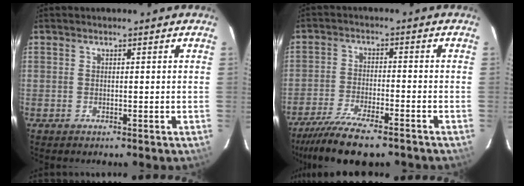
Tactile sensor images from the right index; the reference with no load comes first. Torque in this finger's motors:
{"motor_torque": [1.28, -0.86, 0.28, 0.11]}